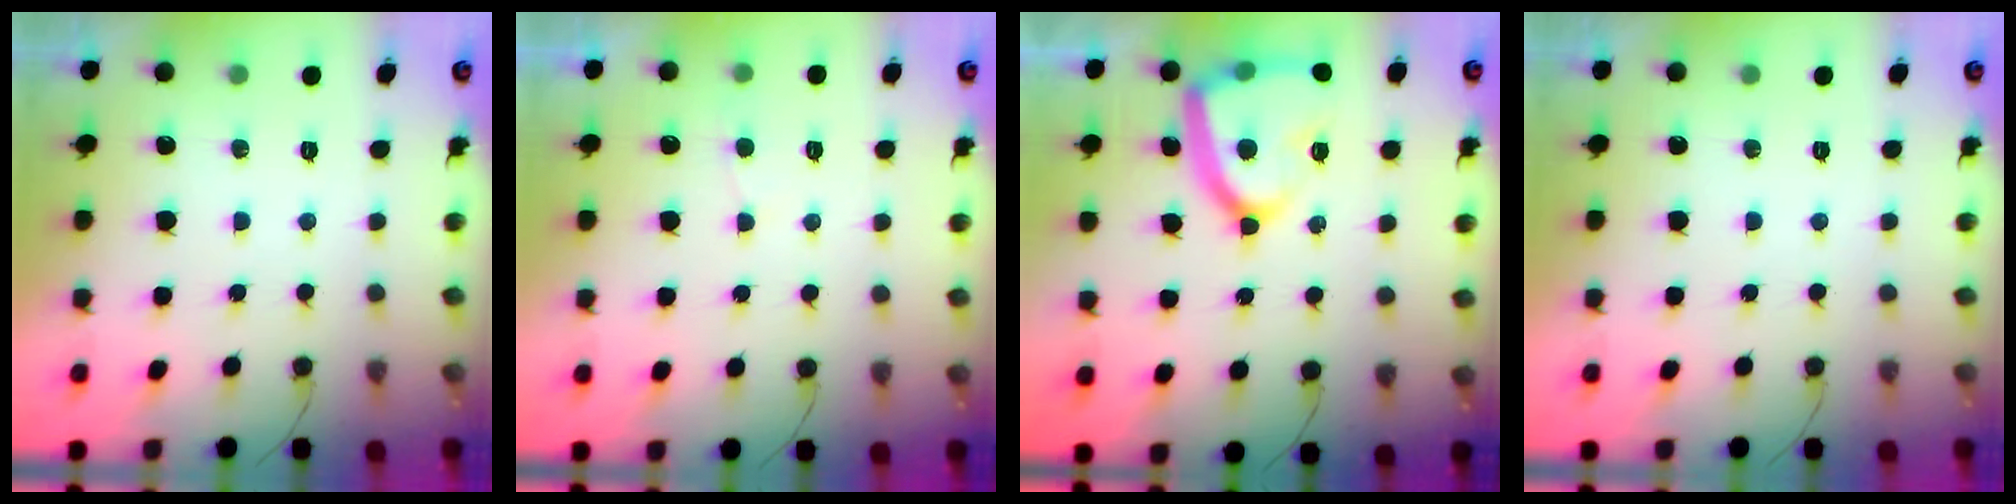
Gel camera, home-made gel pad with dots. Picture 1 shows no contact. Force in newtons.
{"total": 3.6, "press": 3.6, "slide": 0.4}
{"total": 17.7, "press": 17.6, "slide": 1.7}
{"total": 0.0}